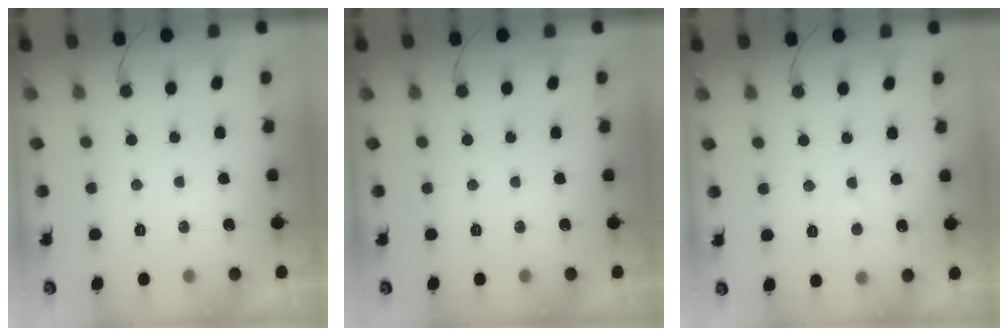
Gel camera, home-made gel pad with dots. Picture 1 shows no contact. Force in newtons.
{"total": 0.0}
{"total": 2.7, "press": 2.7, "slide": 0.3}